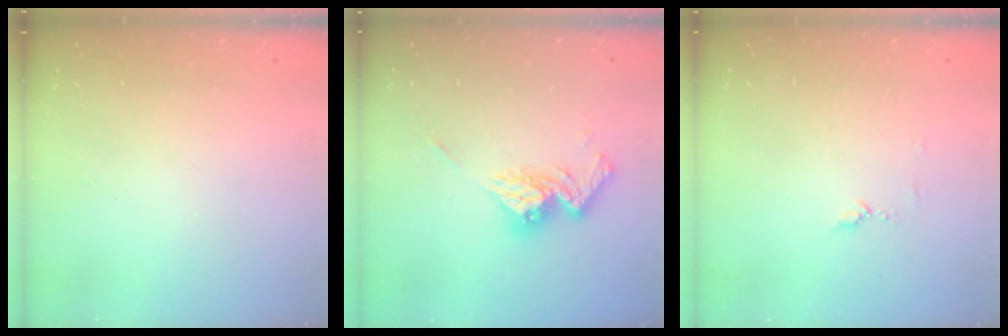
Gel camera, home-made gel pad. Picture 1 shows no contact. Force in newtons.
{"total": 13.5, "press": 13.4, "slide": 1.2}
{"total": 5.1, "press": 5.0, "slide": 0.6}